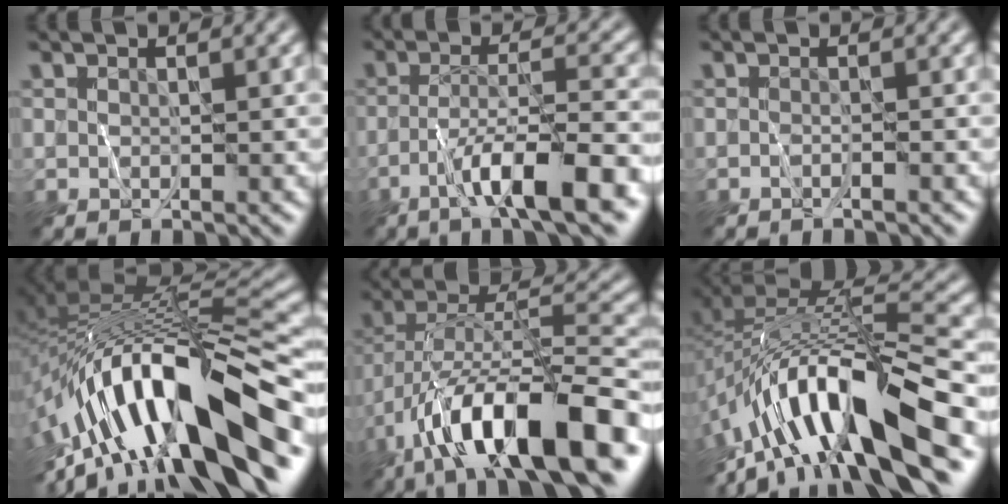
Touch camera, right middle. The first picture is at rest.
{"total": 7.9, "force": [-4.5, 1.2, 6.4], "torque": [-0.102, 0.009, -0.076]}
{"total": 0.6, "force": [-0.5, -0.2, 0.2], "torque": [-0.002, 0.001, -0.011]}
{"total": 14.7, "force": [-7.0, 4.6, 12.1], "torque": [-0.206, 0.029, -0.113]}
{"total": 14.5, "force": [-8.2, 4.8, 11.0], "torque": [-0.181, 0.014, -0.144]}
{"total": 13.2, "force": [-7.0, 3.9, 10.4], "torque": [-0.179, 0.021, -0.114]}